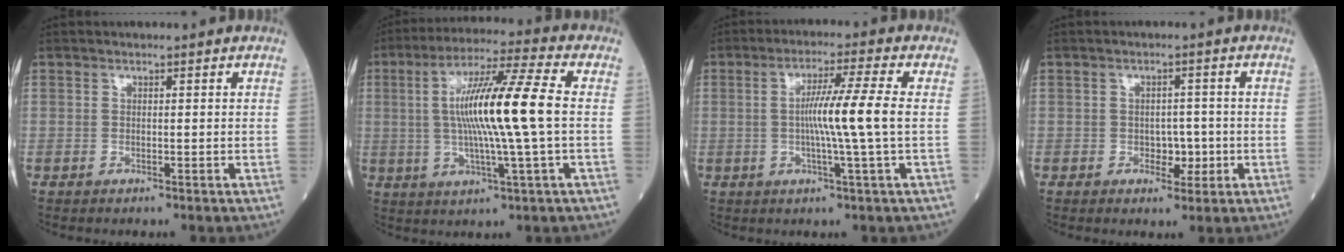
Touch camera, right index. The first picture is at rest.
{"total": 14.1, "force": [0.6, -0.6, 14.1], "torque": [-0.262, 0.012, 0.007]}
{"total": 7.9, "force": [-0.1, -1.7, 7.7], "torque": [-0.140, 0.002, -0.003]}
{"total": 2.9, "force": [-0.8, 2.0, 2.0], "torque": [-0.020, 0.005, -0.009]}